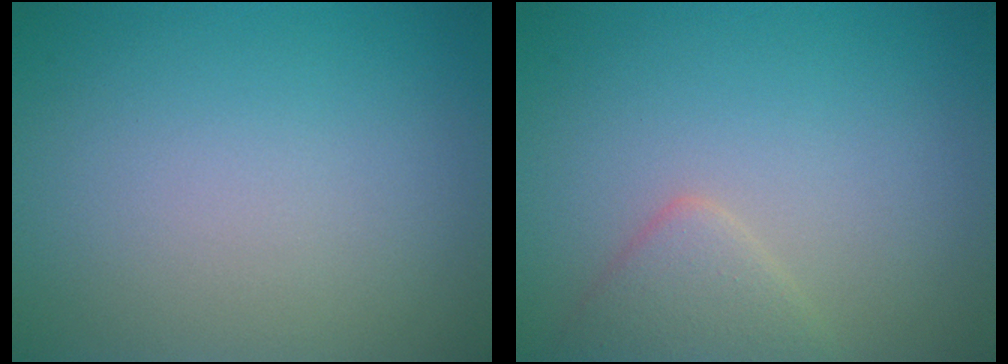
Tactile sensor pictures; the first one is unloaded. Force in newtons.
{"total": 2.2, "press": 2.2, "slide": 0.1}